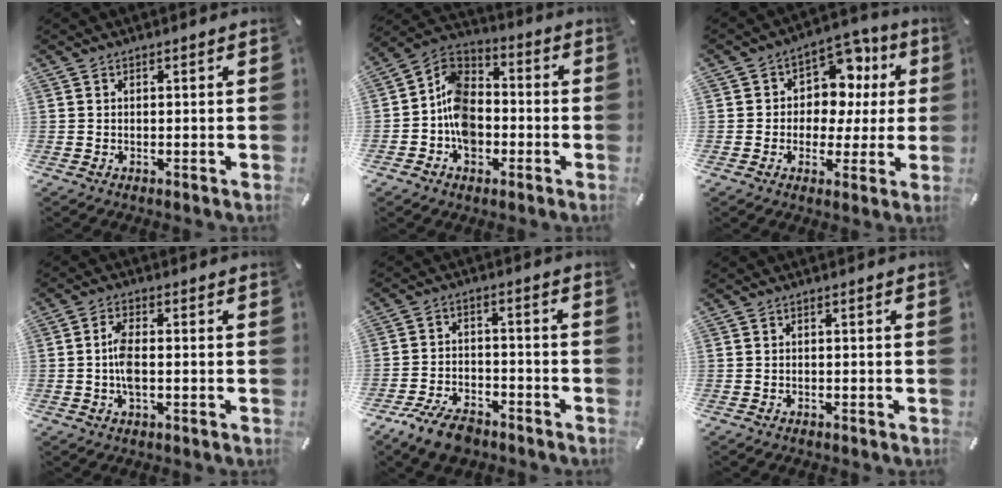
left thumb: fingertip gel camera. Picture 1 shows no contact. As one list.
[{"total": 11.7, "force": [-3.7, 9.4, 5.9], "torque": [-0.132, 0.032, -0.069]}, {"total": 10.2, "force": [3.1, 8.6, 4.5], "torque": [-0.065, -0.017, 0.057]}, {"total": 5.2, "force": [-0.7, 2.2, 4.7], "torque": [-0.102, 0.000, -0.018]}, {"total": 9.2, "force": [-7.0, 4.1, 4.3], "torque": [-0.077, 0.040, -0.130]}, {"total": 1.0, "force": [-0.8, 0.4, 0.4], "torque": [-0.008, 0.001, -0.016]}]